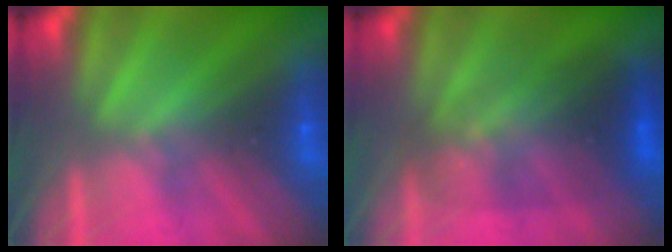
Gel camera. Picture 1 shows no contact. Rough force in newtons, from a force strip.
{"total": 3.3}